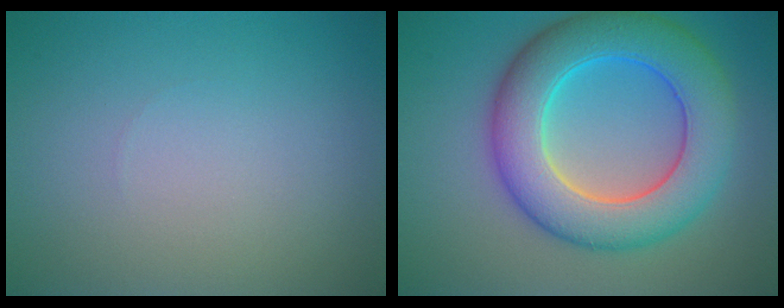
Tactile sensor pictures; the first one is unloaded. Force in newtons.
{"total": 9.5, "press": 9.5, "slide": 0.4}